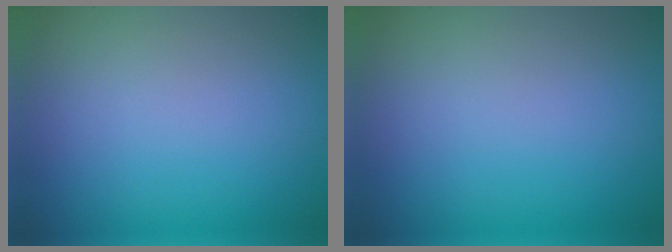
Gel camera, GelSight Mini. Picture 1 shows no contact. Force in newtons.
{"total": 0.0}